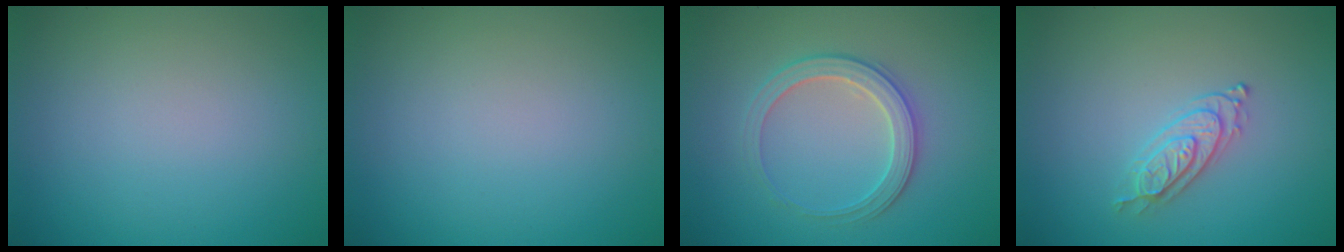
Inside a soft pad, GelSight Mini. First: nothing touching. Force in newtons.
{"total": 0.0}
{"total": 2.9, "press": 2.9, "slide": 0.3}
{"total": 2.2, "press": 2.1, "slide": 0.7}